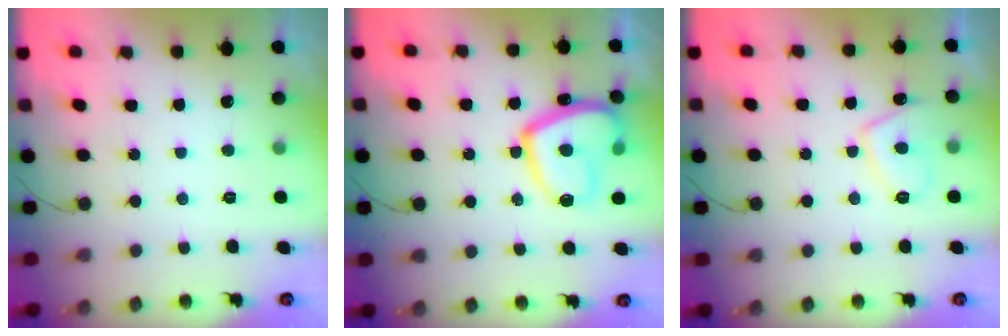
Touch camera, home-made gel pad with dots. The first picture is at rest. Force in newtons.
{"total": 16.8, "press": 16.7, "slide": 1.8}
{"total": 6.1, "press": 5.9, "slide": 1.4}